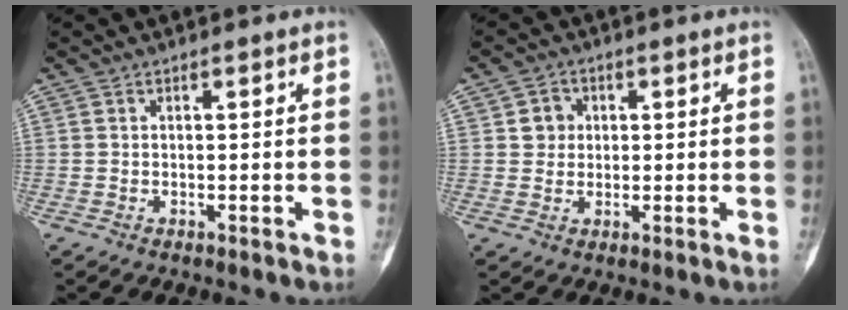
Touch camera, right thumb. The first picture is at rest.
{"total": 3.7, "force": [0.8, 3.4, 1.2], "torque": [0.001, 0.002, 0.009]}